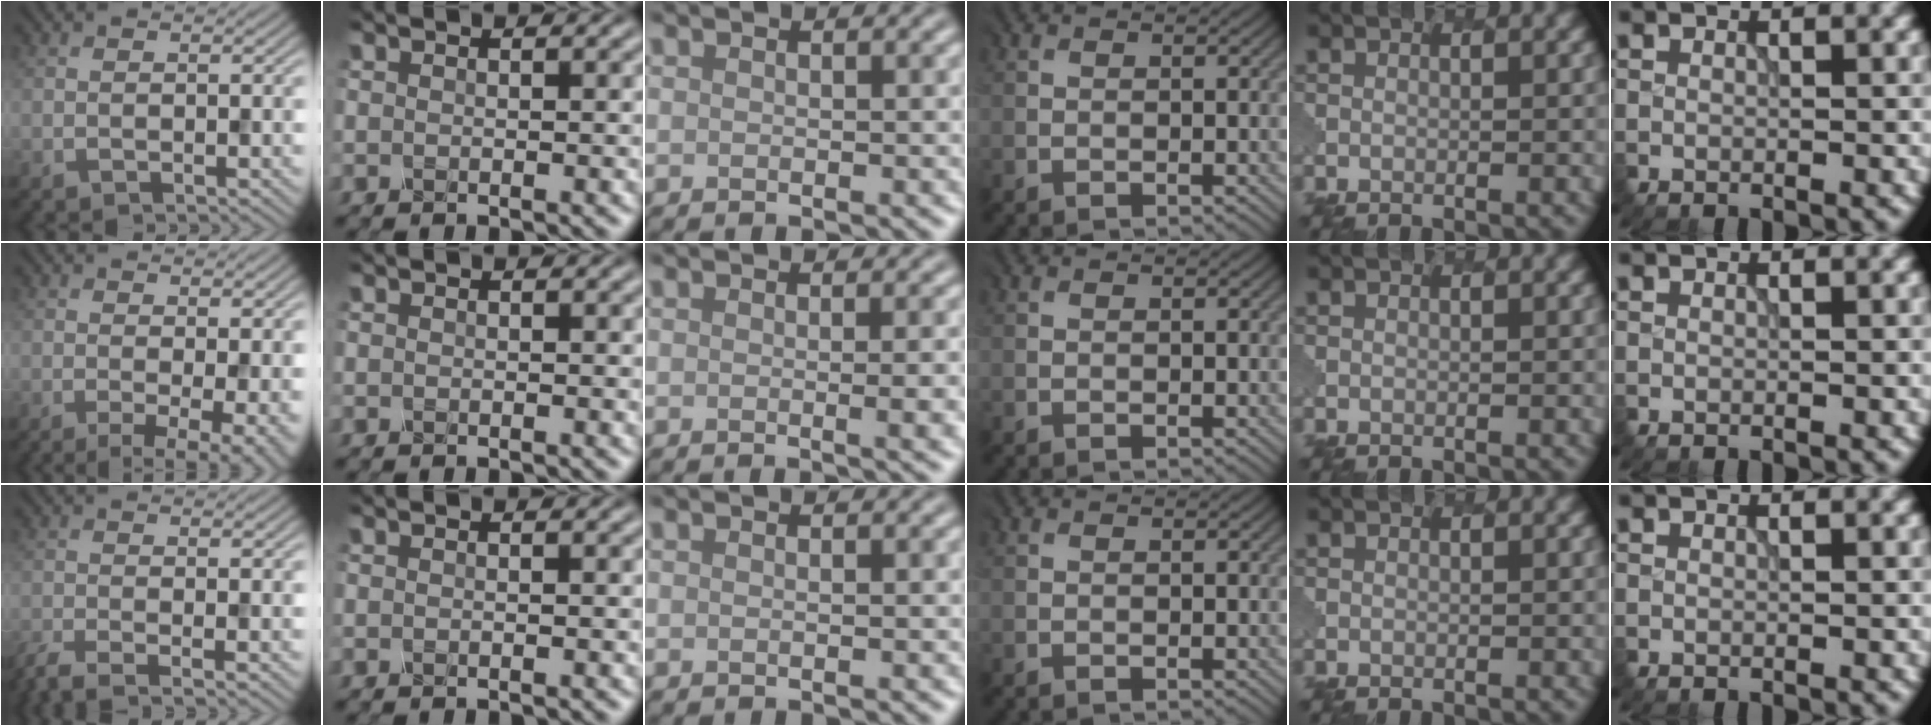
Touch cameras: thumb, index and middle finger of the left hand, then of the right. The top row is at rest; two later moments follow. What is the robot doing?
{"motion": "dispense", "object": "oil cruet"}